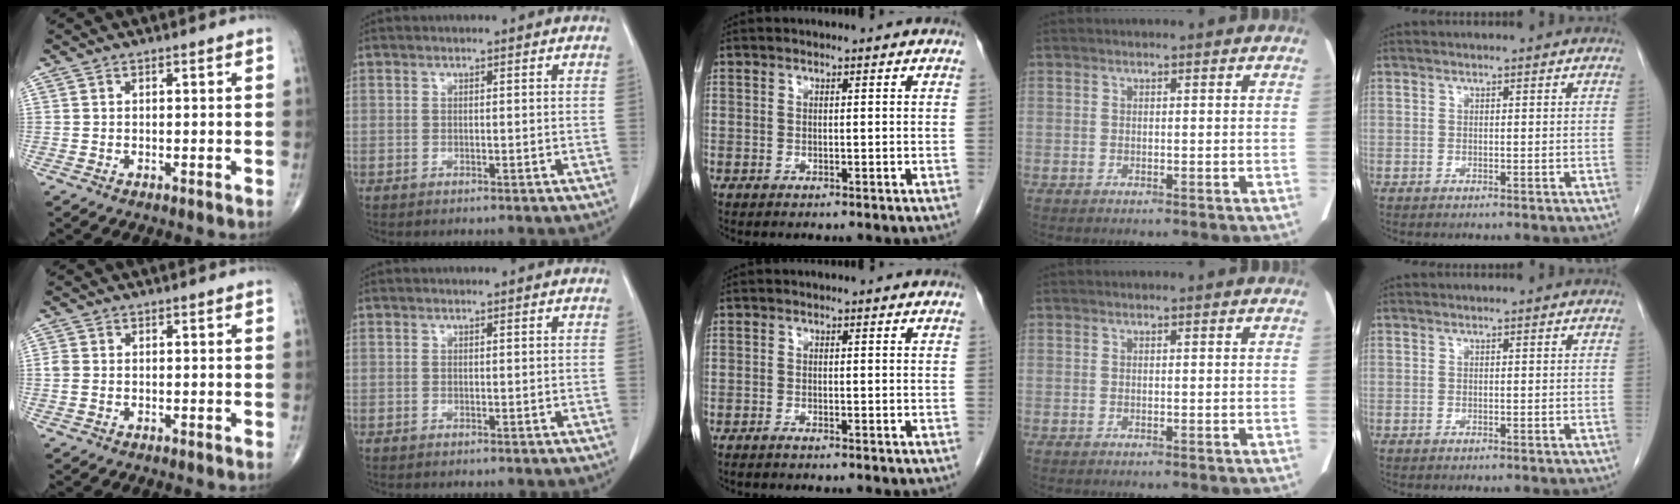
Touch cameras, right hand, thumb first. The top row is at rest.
{"thumb": {"total": 1.3, "force": [0.0, 0.9, 1.0], "torque": [-0.029, 0.002, 0.000]}, "middle": {"total": 0.8, "force": [-0.7, -0.1, 0.4], "torque": [-0.011, -0.001, -0.014]}}